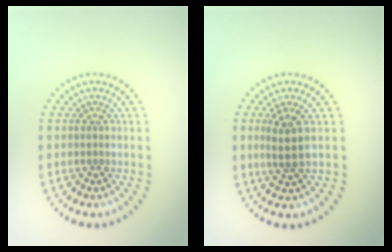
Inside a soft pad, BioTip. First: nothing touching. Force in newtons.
{"total": 2.9, "press": 2.6, "slide": 1.3}